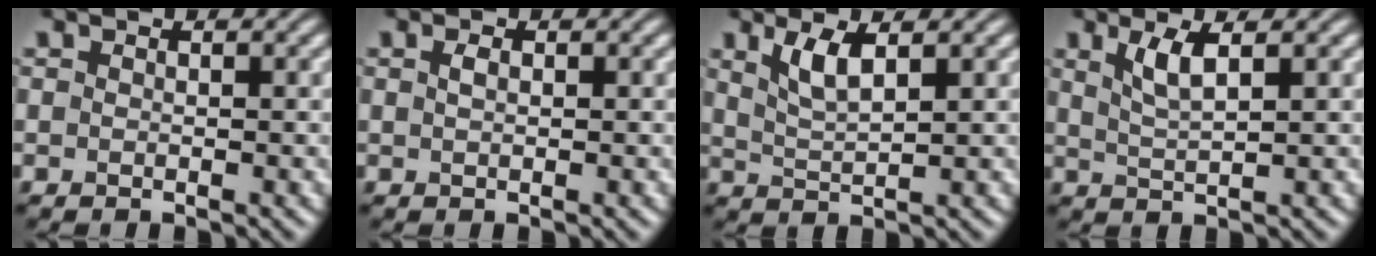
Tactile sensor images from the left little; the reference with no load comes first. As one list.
[{"total": 0.7, "force": [0.2, 0.4, 0.6], "torque": [-0.014, 0.001, 0.004]}, {"total": 2.9, "force": [1.6, 0.8, 2.3], "torque": [-0.048, -0.004, 0.034]}, {"total": 2.7, "force": [1.3, 0.6, 2.2], "torque": [-0.046, -0.002, 0.028]}]